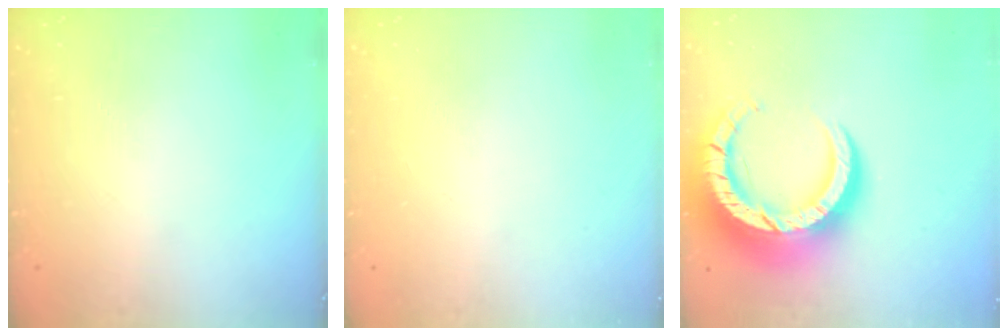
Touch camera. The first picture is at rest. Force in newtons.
{"total": 0.0}
{"total": 17.5, "press": 17.4, "slide": 1.5}